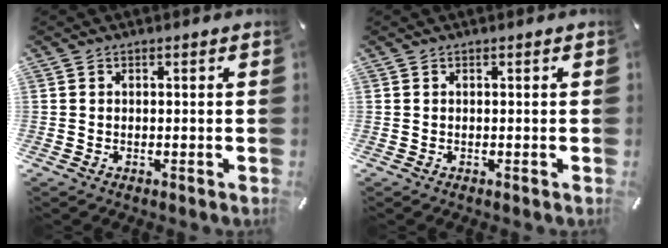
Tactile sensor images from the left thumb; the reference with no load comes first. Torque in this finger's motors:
{"motor_torque": [0.00, 0.00, 0.00, 0.00, 0.00]}